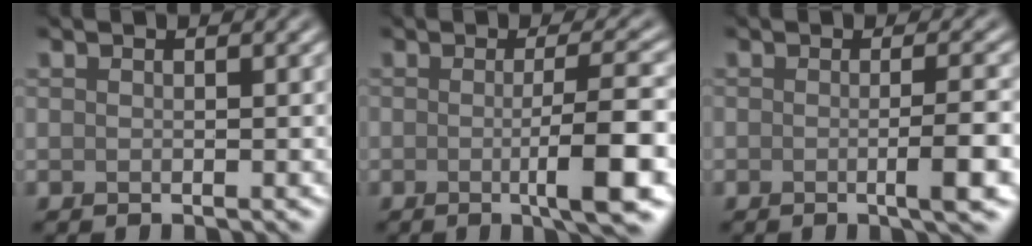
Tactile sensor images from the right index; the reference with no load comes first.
{"total": 6.0, "force": [-1.1, 0.9, 5.8], "torque": [-0.087, -0.003, -0.021]}
{"total": 3.4, "force": [-0.7, 0.6, 3.3], "torque": [-0.046, 0.000, -0.017]}